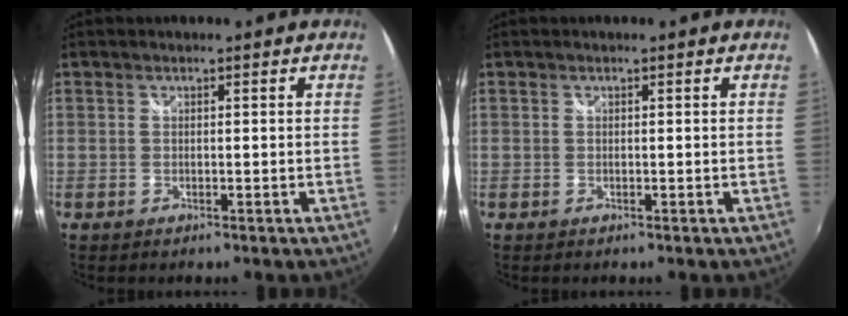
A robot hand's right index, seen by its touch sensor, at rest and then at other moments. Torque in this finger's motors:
{"motor_torque": [0.10, 0.10, 0.00, 0.00]}